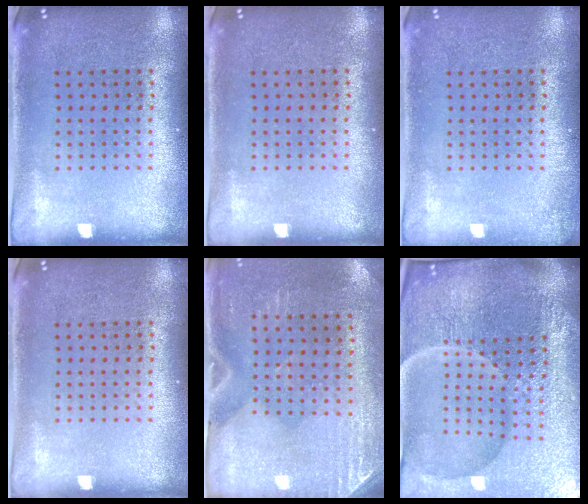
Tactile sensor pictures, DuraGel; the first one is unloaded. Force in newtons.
{"total": 0.0}
{"total": 0.9, "press": 0.9, "slide": 0.1}
{"total": 0.0}
{"total": 2.9, "press": 2.5, "slide": 1.4}
{"total": 7.2, "press": 6.3, "slide": 3.5}